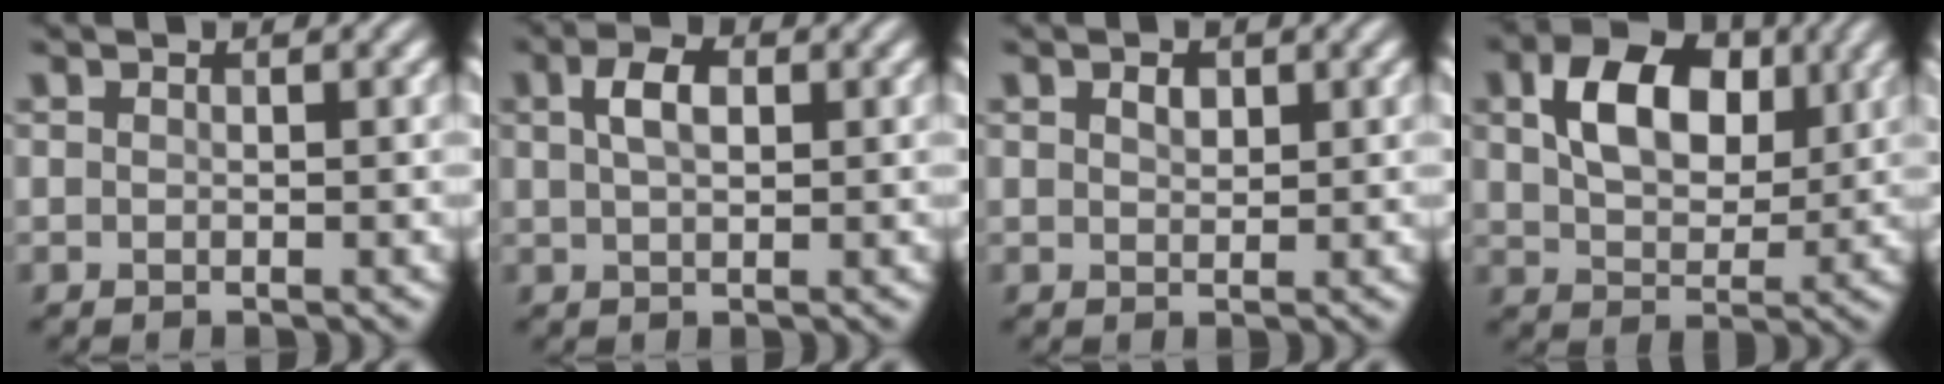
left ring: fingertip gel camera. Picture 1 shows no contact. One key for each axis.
{"total": 2.9, "fx": 0.9, "fy": 1.6, "fz": 2.3, "tx": -0.047, "ty": 0.005, "tz": 0.015}
{"total": 1.2, "fx": 0.6, "fy": 0.8, "fz": 0.7, "tx": -0.013, "ty": 0.000, "tz": 0.011}
{"total": 7.2, "fx": 2.2, "fy": 4.7, "fz": 5.0, "tx": -0.095, "ty": 0.005, "tz": 0.035}